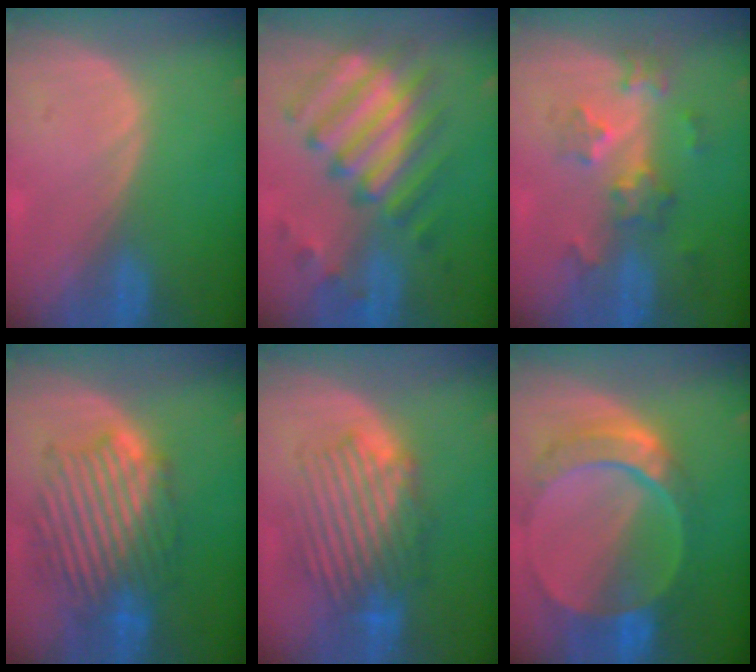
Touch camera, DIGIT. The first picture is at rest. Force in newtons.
{"total": 9.9, "press": 9.7, "slide": 2.2}
{"total": 6.5, "press": 5.8, "slide": 2.9}
{"total": 10.0, "press": 10.0, "slide": 0.5}
{"total": 8.9, "press": 8.6, "slide": 2.4}
{"total": 10.1, "press": 8.6, "slide": 5.4}